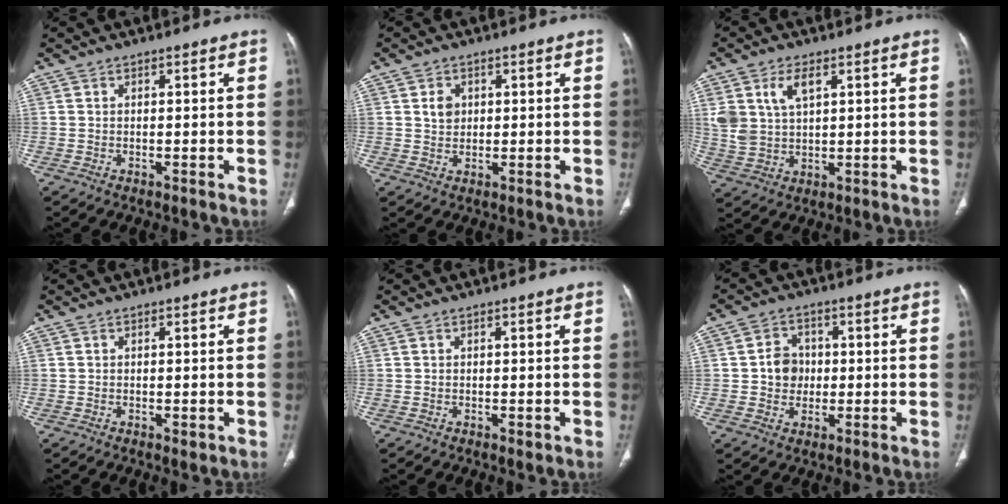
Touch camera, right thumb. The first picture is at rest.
{"total": 3.0, "force": [0.9, 2.5, 1.5], "torque": [-0.014, -0.003, 0.017]}
{"total": 7.9, "force": [3.3, 4.5, 5.7], "torque": [-0.111, -0.009, 0.073]}
{"total": 1.1, "force": [-0.3, 0.6, 0.8], "torque": [-0.009, -0.003, -0.002]}
{"total": 0.9, "force": [-0.2, 0.5, 0.7], "torque": [-0.008, -0.003, -0.002]}
{"total": 6.0, "force": [0.0, 5.3, 2.9], "torque": [-0.019, 0.008, -0.003]}